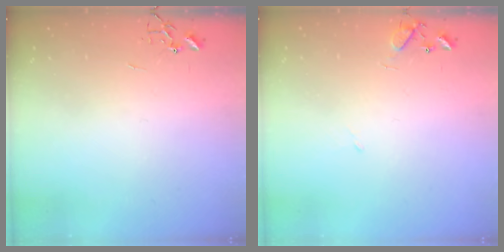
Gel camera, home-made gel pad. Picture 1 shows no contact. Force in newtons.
{"total": 8.6, "press": 8.5, "slide": 1.1}